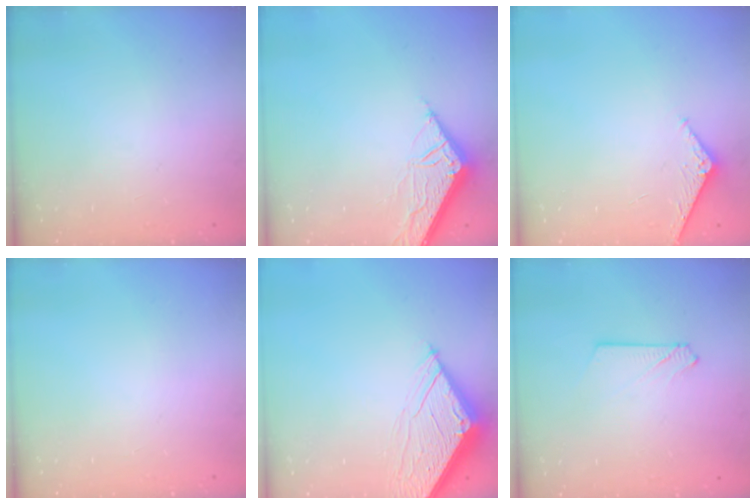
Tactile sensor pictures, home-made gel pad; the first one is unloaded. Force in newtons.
{"total": 7.0, "press": 6.9, "slide": 0.4}
{"total": 4.5, "press": 4.5, "slide": 0.5}
{"total": 0.0}
{"total": 6.6, "press": 6.6, "slide": 0.7}
{"total": 3.0, "press": 3.0, "slide": 0.4}